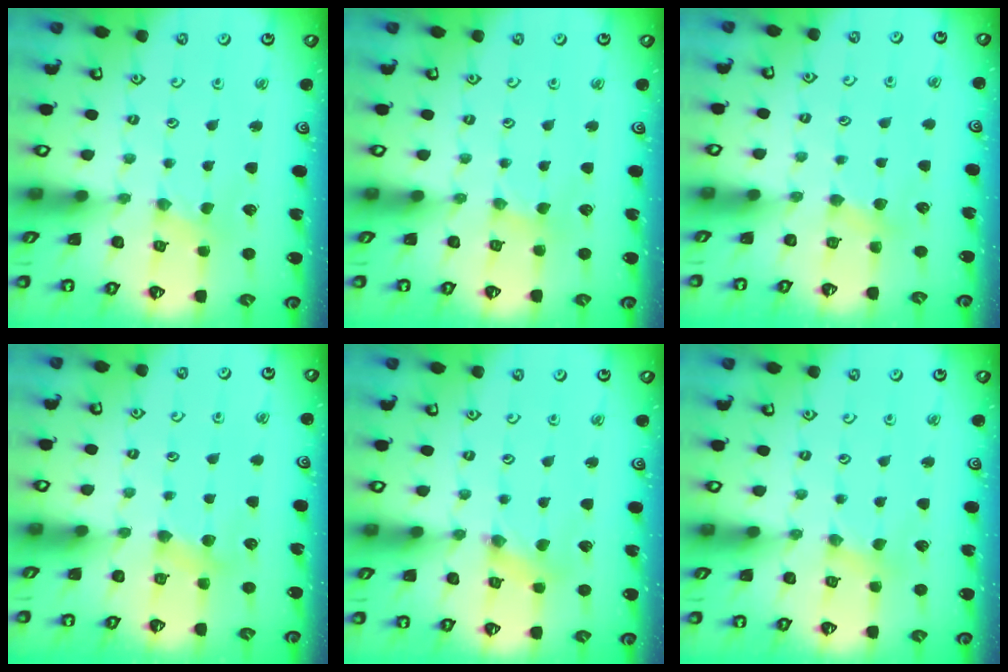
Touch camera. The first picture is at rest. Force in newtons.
{"total": 0.6, "press": 0.6, "slide": 0.2}
{"total": 3.2, "press": 3.2, "slide": 0.6}
{"total": 4.9, "press": 4.9, "slide": 0.5}
{"total": 0.9, "press": 0.9, "slide": 0.2}
{"total": 1.5, "press": 1.5, "slide": 0.3}